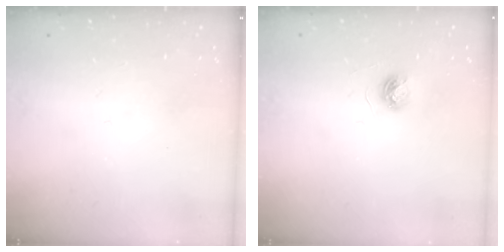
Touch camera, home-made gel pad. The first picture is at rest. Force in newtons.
{"total": 4.6, "press": 4.6, "slide": 0.5}